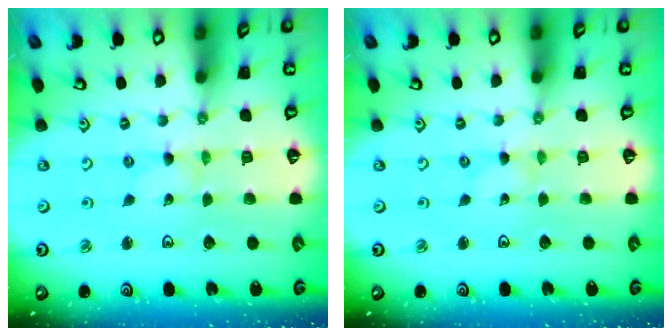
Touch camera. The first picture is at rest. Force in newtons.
{"total": 0.0}